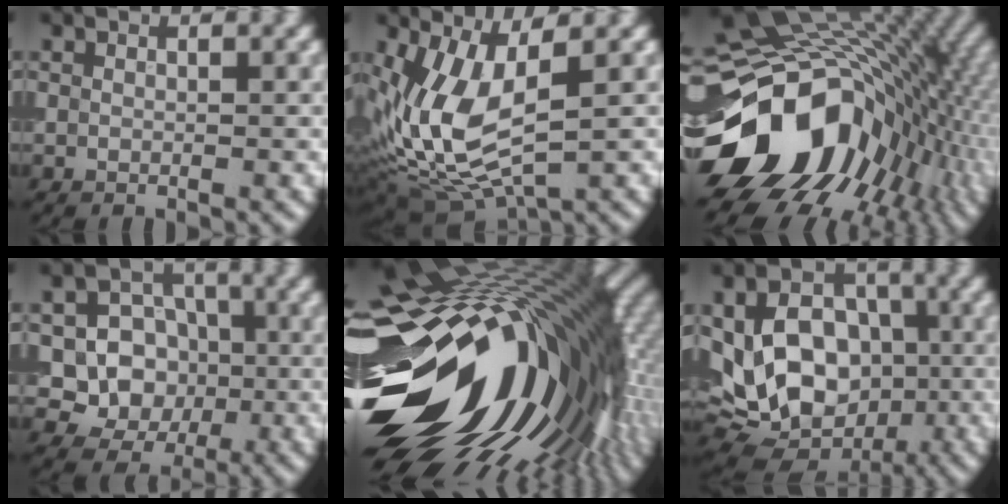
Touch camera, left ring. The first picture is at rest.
{"total": 9.1, "force": [0.5, 4.1, 8.1], "torque": [-0.192, -0.016, 0.010]}
{"total": 17.5, "force": [-4.0, 12.7, 11.4], "torque": [-0.178, -0.014, -0.063]}
{"total": 9.2, "force": [-0.9, 8.5, 3.6], "torque": [-0.062, 0.012, -0.037]}
{"total": 21.0, "force": [-0.9, 11.7, 17.4], "torque": [-0.288, -0.053, -0.015]}
{"total": 12.8, "force": [-1.3, 9.8, 8.1], "torque": [-0.127, -0.005, -0.027]}